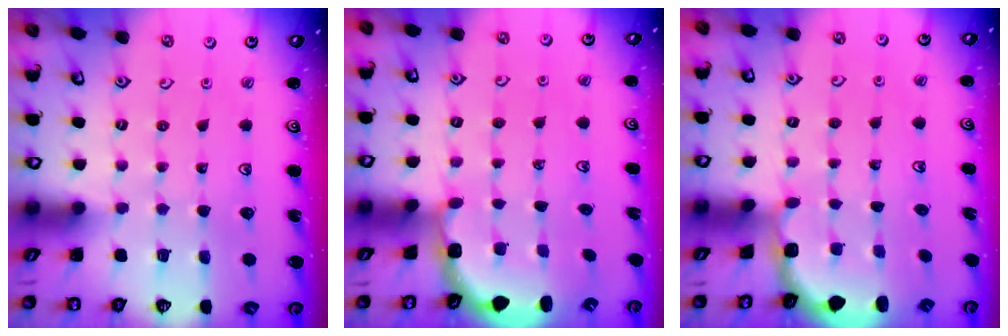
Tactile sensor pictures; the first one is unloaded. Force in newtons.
{"total": 2.7, "press": 2.4, "slide": 1.4}
{"total": 2.0, "press": 1.8, "slide": 0.7}